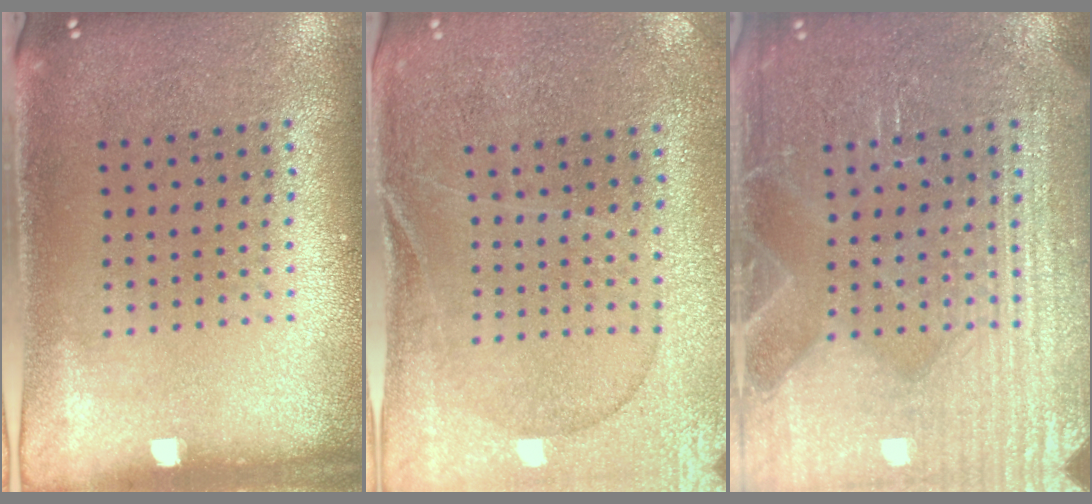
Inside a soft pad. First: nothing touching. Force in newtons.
{"total": 0.8, "press": 0.6, "slide": 0.5}
{"total": 6.2, "press": 6.1, "slide": 0.8}